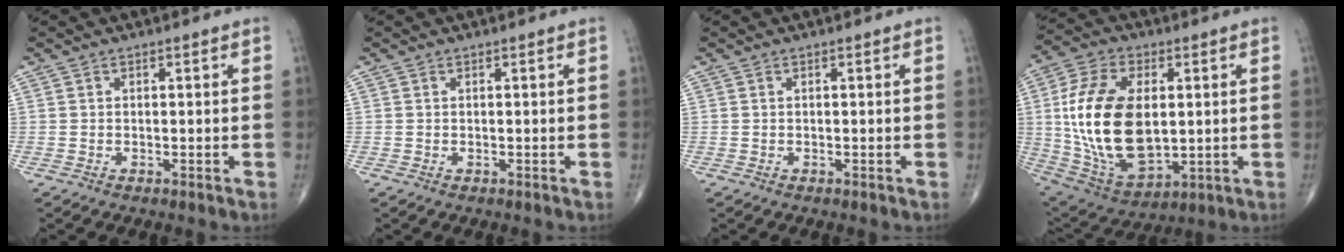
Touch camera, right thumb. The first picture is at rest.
{"total": 0.0}
{"total": 0.0}
{"total": 21.9, "force": [1.5, 12.6, 17.9], "torque": [-0.340, -0.011, 0.041]}